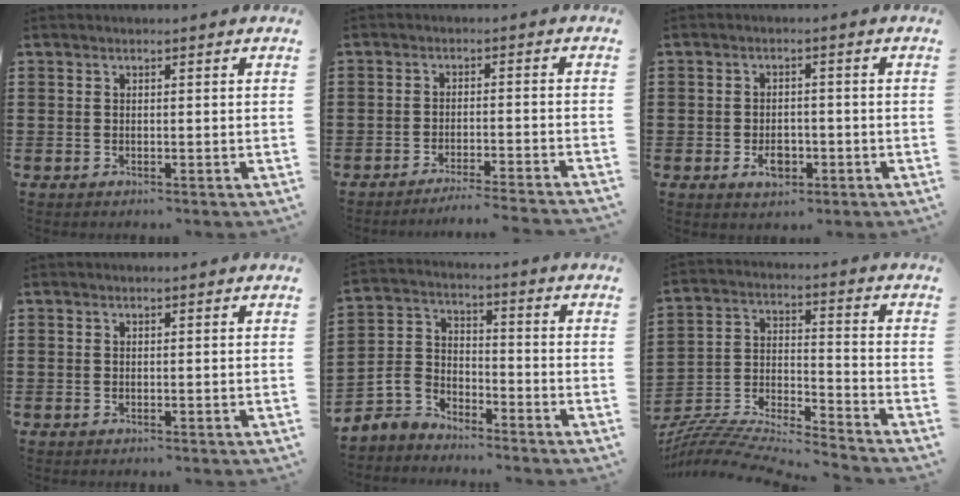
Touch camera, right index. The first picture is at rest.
{"total": 3.2, "force": [-3.0, -0.7, 0.7], "torque": [-0.014, -0.004, -0.063]}
{"total": 3.5, "force": [-1.3, 2.2, 2.4], "torque": [-0.036, -0.001, -0.024]}
{"total": 0.0}
{"total": 4.9, "force": [-4.0, 2.8, 0.6], "torque": [-0.048, 0.000, -0.090]}
{"total": 6.9, "force": [-6.7, 0.4, 1.8], "torque": [-0.046, -0.013, -0.140]}